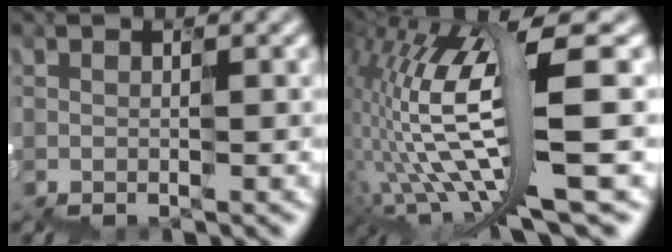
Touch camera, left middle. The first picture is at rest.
{"total": 10.7, "force": [-1.3, 2.3, 10.4], "torque": [-0.234, 0.012, -0.010]}